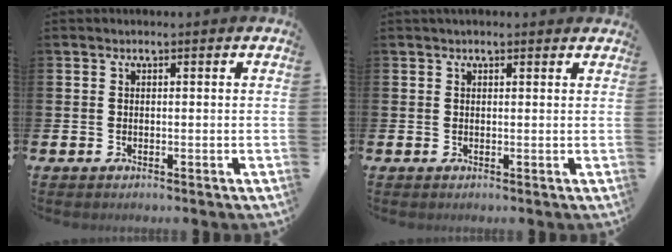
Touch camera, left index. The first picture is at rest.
{"total": 0.8, "force": [0.8, 0.3, 0.3], "torque": [0.006, 0.001, 0.011]}